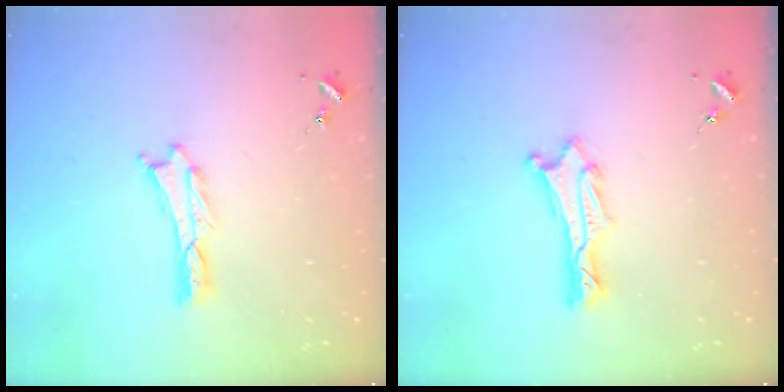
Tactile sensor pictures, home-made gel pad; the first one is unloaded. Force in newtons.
{"total": 1.3, "press": 1.2, "slide": 0.1}